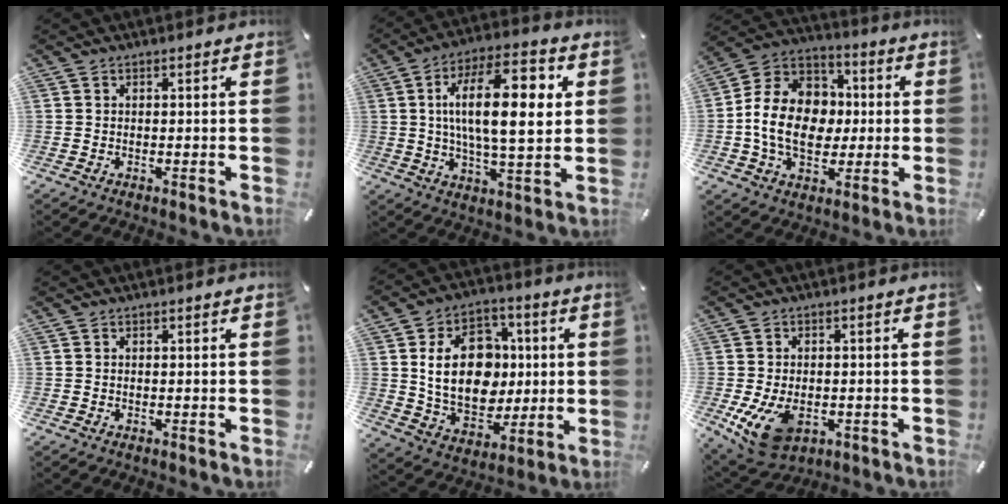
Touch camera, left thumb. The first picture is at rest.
{"total": 17.9, "force": [3.9, 7.1, 15.9], "torque": [-0.275, 0.002, 0.055]}
{"total": 15.5, "force": [-1.7, 12.7, 8.7], "torque": [-0.183, 0.016, -0.029]}
{"total": 0.0}
{"total": 18.1, "force": [1.9, 14.1, 11.1], "torque": [-0.195, 0.003, 0.040]}
{"total": 9.5, "force": [-2.6, 6.4, 6.5], "torque": [-0.124, -0.001, -0.044]}